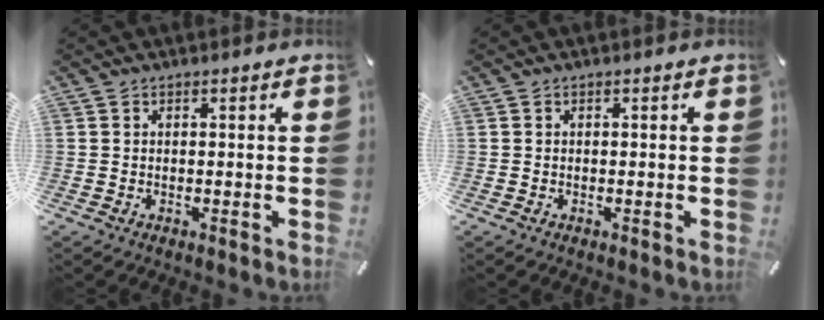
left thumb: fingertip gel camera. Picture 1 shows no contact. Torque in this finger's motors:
{"motor_torque": [0.04, 0.07, -0.10, 0.06, -0.01]}